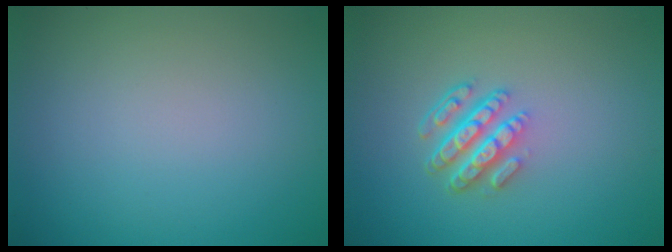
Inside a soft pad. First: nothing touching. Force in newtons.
{"total": 4.3, "press": 3.1, "slide": 3.0}